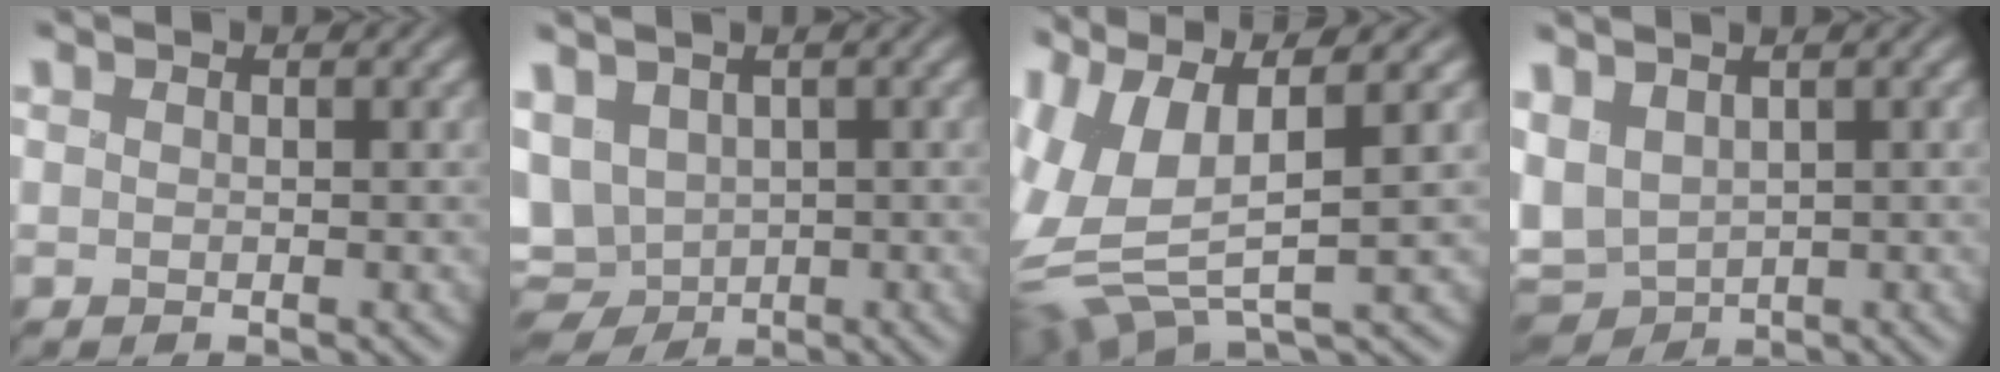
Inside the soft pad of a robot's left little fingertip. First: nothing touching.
{"total": 7.2, "force": [-0.6, 5.4, 4.6], "torque": [-0.089, -0.016, 0.002]}
{"total": 10.5, "force": [1.2, 4.6, 9.3], "torque": [-0.228, -0.004, 0.025]}
{"total": 4.6, "force": [0.0, 3.3, 3.2], "torque": [-0.079, 0.001, 0.000]}